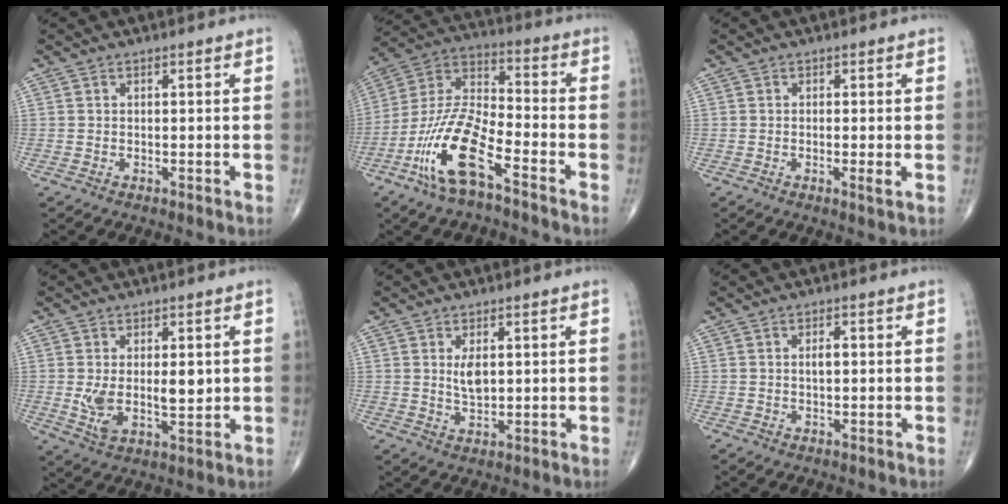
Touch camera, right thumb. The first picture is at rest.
{"total": 13.8, "force": [-7.4, 4.5, 10.7], "torque": [-0.224, 0.052, -0.149]}
{"total": 1.5, "force": [-0.2, 0.1, 1.5], "torque": [-0.029, -0.006, -0.007]}
{"total": 8.4, "force": [0.6, 4.2, 7.3], "torque": [-0.115, -0.015, 0.021]}
{"total": 3.8, "force": [0.9, 1.9, 3.2], "torque": [-0.052, -0.011, 0.021]}
{"total": 1.7, "force": [0.1, 0.7, 1.5], "torque": [-0.024, 0.002, 0.001]}